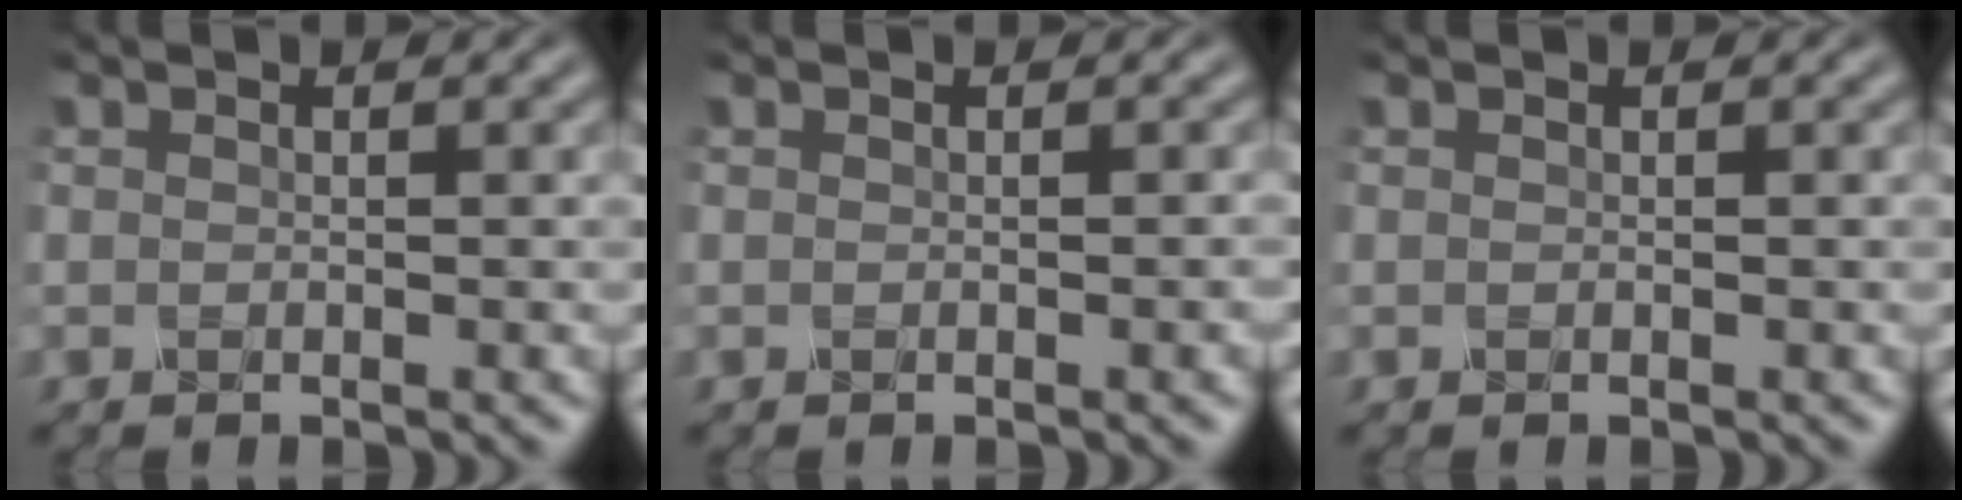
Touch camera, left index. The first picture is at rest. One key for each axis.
{"total": 0.9, "fx": -0.1, "fy": 0.2, "fz": 0.9, "tx": -0.008, "ty": 0.001, "tz": -0.001}
{"total": 0.0}